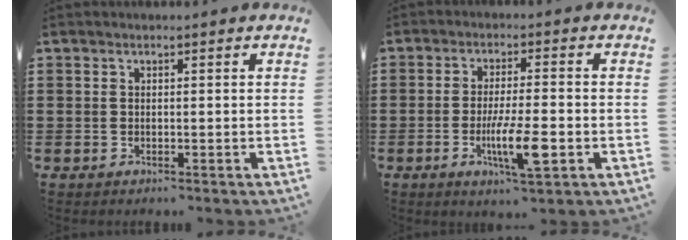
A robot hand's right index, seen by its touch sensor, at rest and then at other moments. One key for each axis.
{"total": 8.0, "fx": -2.6, "fy": 1.5, "fz": 7.4, "tx": -0.138, "ty": -0.011, "tz": -0.045}